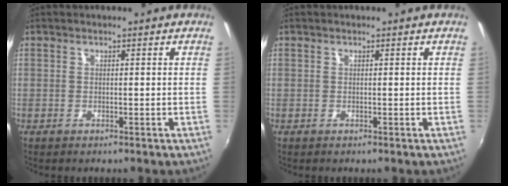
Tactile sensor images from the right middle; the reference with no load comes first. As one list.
[{"total": 0.0}]